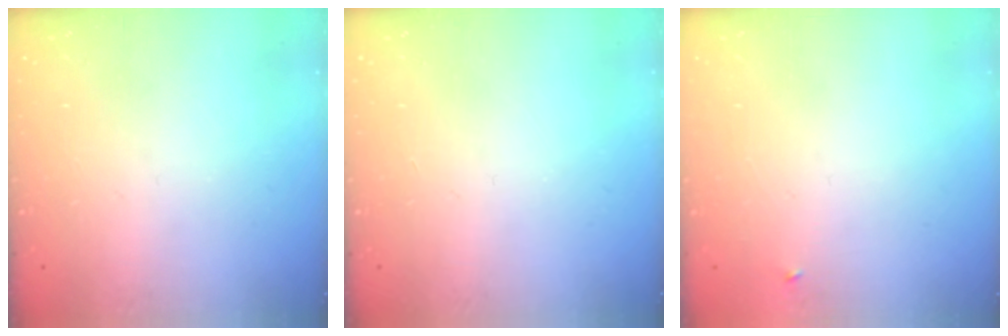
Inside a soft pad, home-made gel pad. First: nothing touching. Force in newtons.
{"total": 0.0}
{"total": 2.3, "press": 2.3, "slide": 0.2}